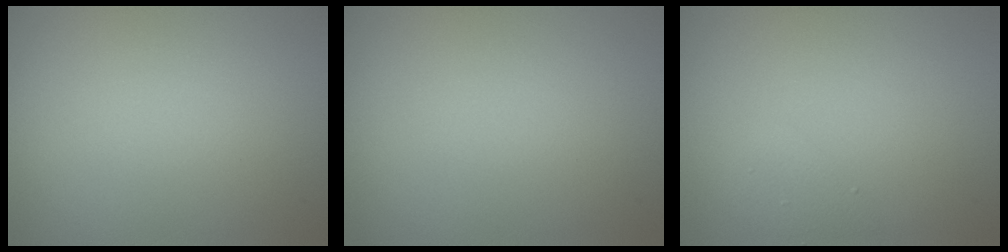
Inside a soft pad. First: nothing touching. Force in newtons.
{"total": 0.0}
{"total": 1.0, "press": 1.0, "slide": 0.1}